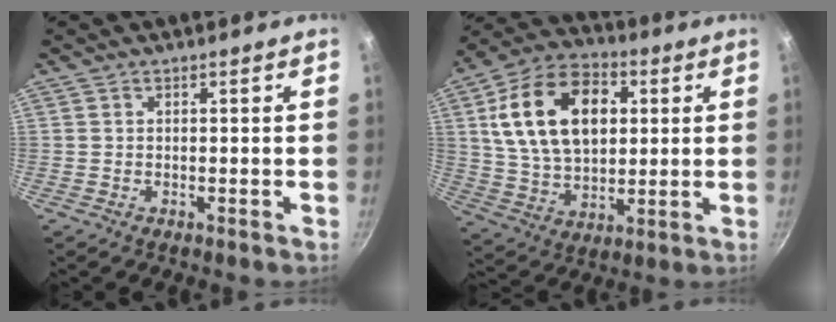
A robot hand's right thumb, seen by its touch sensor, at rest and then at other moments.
{"total": 20.6, "force": [4.8, 13.5, 14.8], "torque": [-0.236, 0.003, 0.081]}